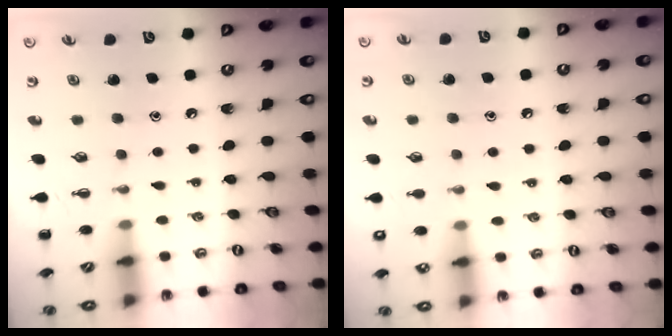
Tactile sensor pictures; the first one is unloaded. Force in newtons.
{"total": 6.5, "press": 6.2, "slide": 1.9}